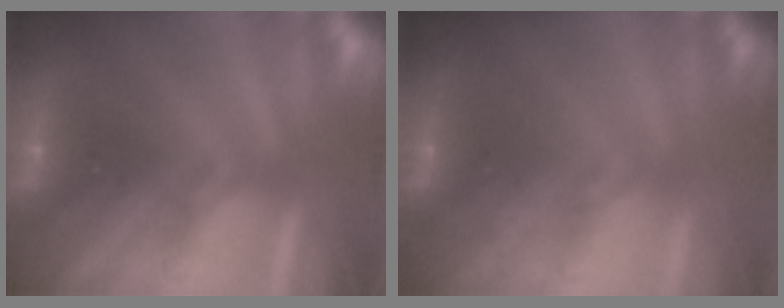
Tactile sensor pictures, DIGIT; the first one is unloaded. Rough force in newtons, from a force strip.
{"total": 2.5}